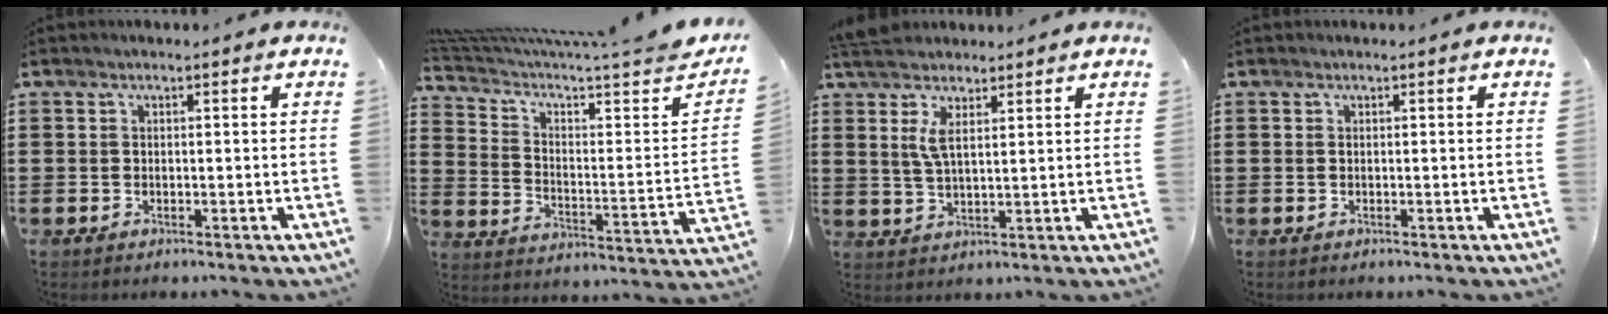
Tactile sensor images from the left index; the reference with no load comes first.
{"total": 5.3, "force": [4.1, 0.0, 3.2], "torque": [-0.076, -0.054, 0.062]}
{"total": 6.0, "force": [3.5, 1.9, 4.6], "torque": [-0.106, -0.003, 0.059]}
{"total": 0.0}